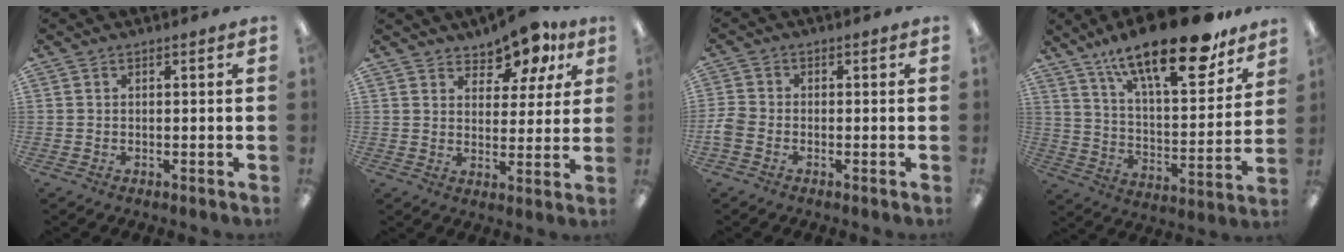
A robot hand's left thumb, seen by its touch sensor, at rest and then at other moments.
{"total": 9.5, "force": [7.9, 4.1, 3.4], "torque": [-0.041, -0.057, 0.141]}
{"total": 3.0, "force": [-1.5, 2.0, 1.5], "torque": [-0.029, 0.004, -0.026]}
{"total": 22.7, "force": [16.8, 5.9, 14.2], "torque": [-0.216, -0.114, 0.273]}